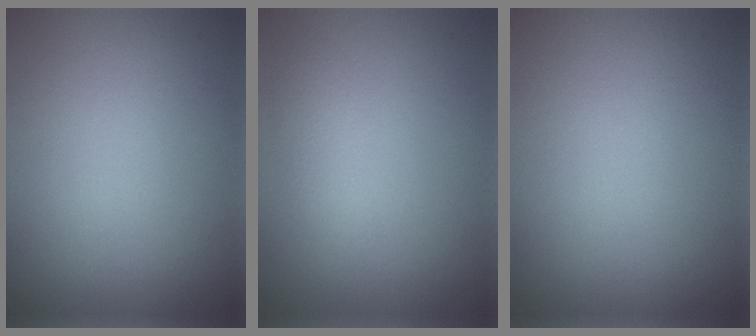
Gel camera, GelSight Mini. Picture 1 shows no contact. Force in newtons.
{"total": 2.0, "press": 2.0, "slide": 0.1}
{"total": 0.0}